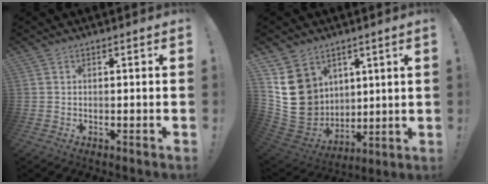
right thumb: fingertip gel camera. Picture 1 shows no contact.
{"total": 17.9, "force": [5.4, 15.5, 7.1], "torque": [-0.137, -0.039, 0.131]}